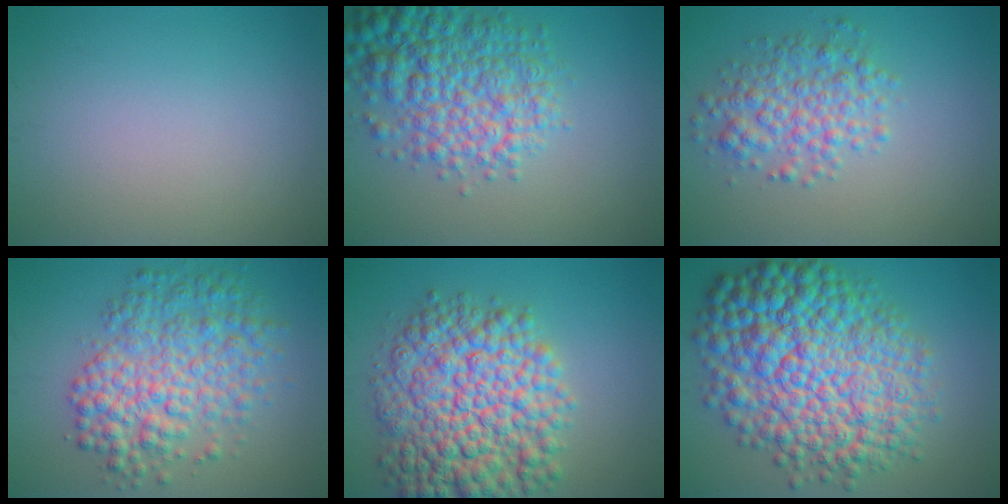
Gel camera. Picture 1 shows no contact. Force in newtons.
{"total": 7.6, "press": 7.6, "slide": 0.2}
{"total": 4.2, "press": 4.2, "slide": 0.0}
{"total": 7.2, "press": 7.2, "slide": 0.1}
{"total": 11.5, "press": 11.5, "slide": 0.3}
{"total": 14.0, "press": 14.0, "slide": 0.2}